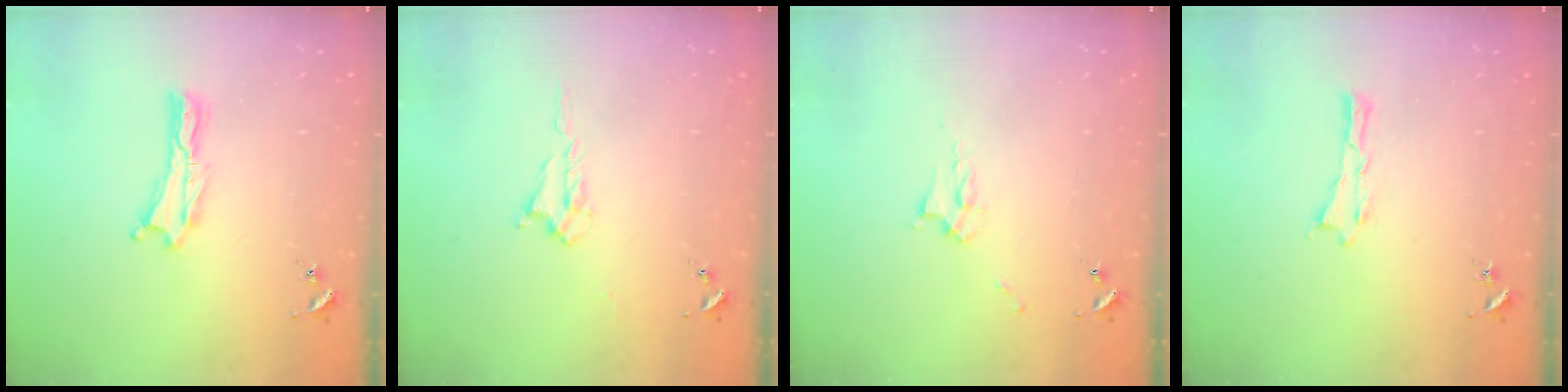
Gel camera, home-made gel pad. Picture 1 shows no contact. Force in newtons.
{"total": 1.7, "press": 1.7, "slide": 0.3}
{"total": 3.2, "press": 3.1, "slide": 0.5}
{"total": 0.0}